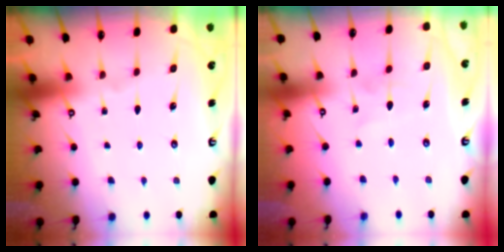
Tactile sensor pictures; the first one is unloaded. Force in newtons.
{"total": 2.0, "press": 2.0, "slide": 0.1}